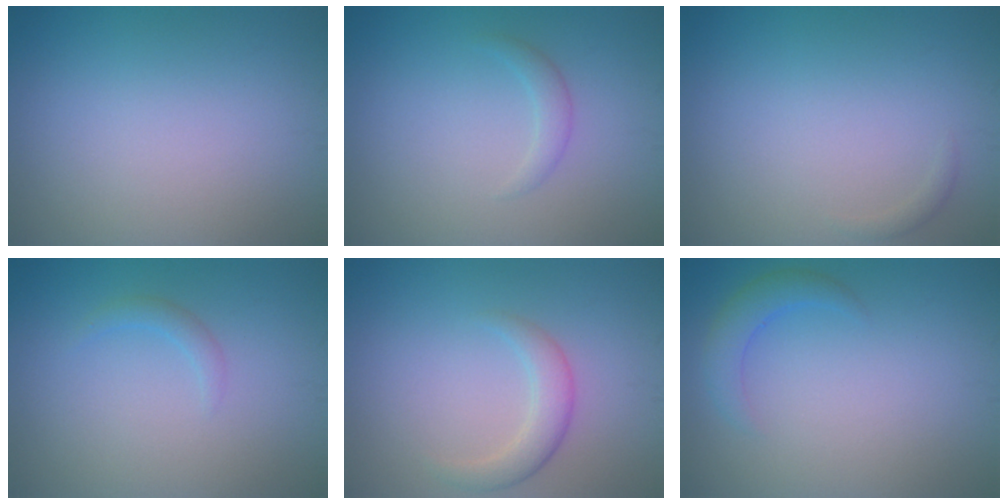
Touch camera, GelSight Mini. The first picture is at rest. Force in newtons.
{"total": 1.3, "press": 1.3, "slide": 0.0}
{"total": 0.6, "press": 0.6, "slide": 0.0}
{"total": 1.0, "press": 1.0, "slide": 0.1}
{"total": 2.4, "press": 2.4, "slide": 0.1}
{"total": 2.3, "press": 2.3, "slide": 0.0}